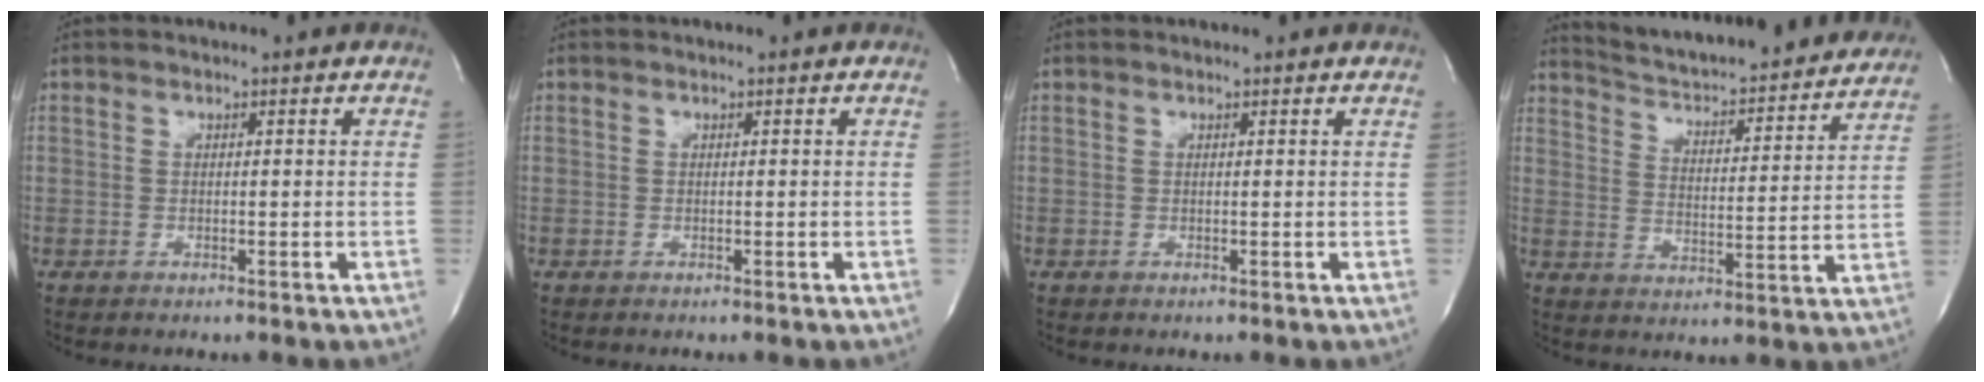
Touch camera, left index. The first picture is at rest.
{"total": 0.0}
{"total": 0.0}
{"total": 23.3, "force": [21.7, 3.4, 7.7], "torque": [-0.120, -0.035, 0.285]}